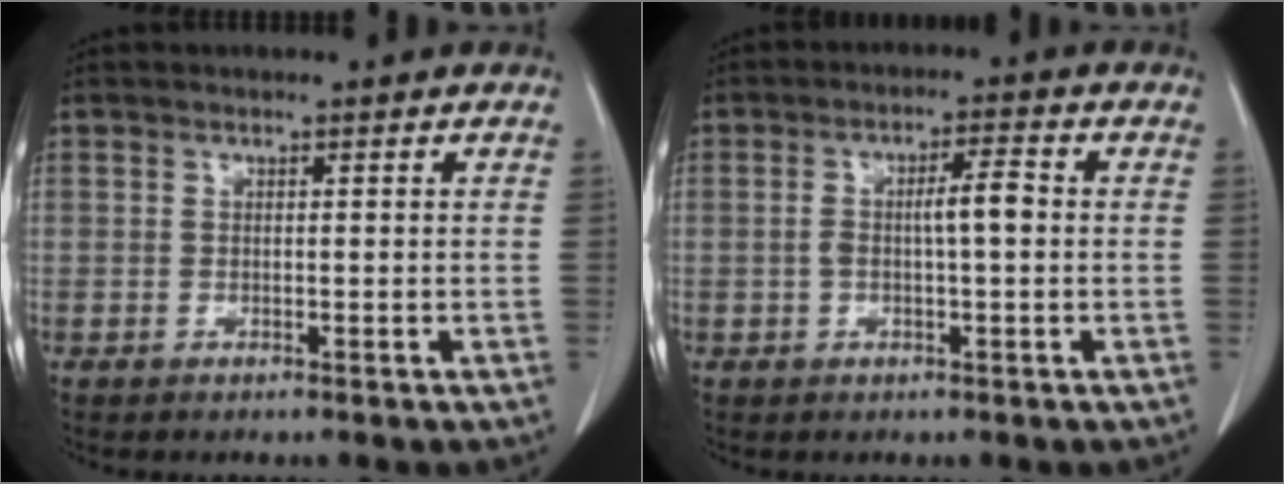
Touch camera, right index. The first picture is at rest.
{"total": 4.8, "force": [0.0, 0.9, 4.7], "torque": [-0.087, 0.015, 0.001]}